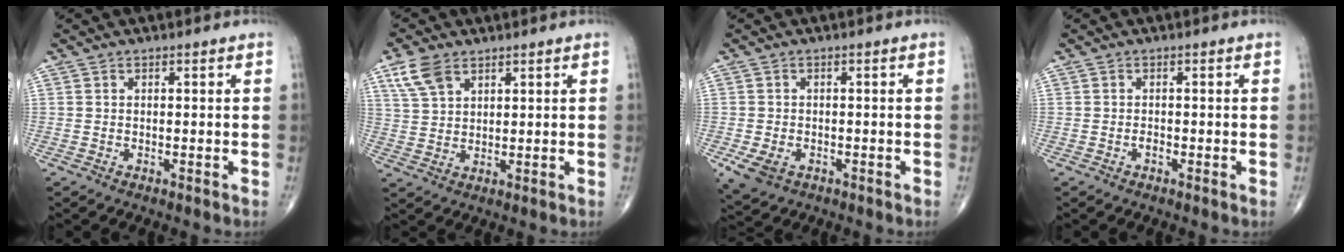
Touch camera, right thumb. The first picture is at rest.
{"total": 6.3, "force": [3.7, 3.5, 3.6], "torque": [-0.068, -0.008, 0.079]}
{"total": 5.0, "force": [-2.0, 3.5, 2.9], "torque": [-0.058, -0.001, -0.026]}
{"total": 0.8, "force": [-0.4, 0.5, 0.5], "torque": [-0.007, 0.001, -0.010]}